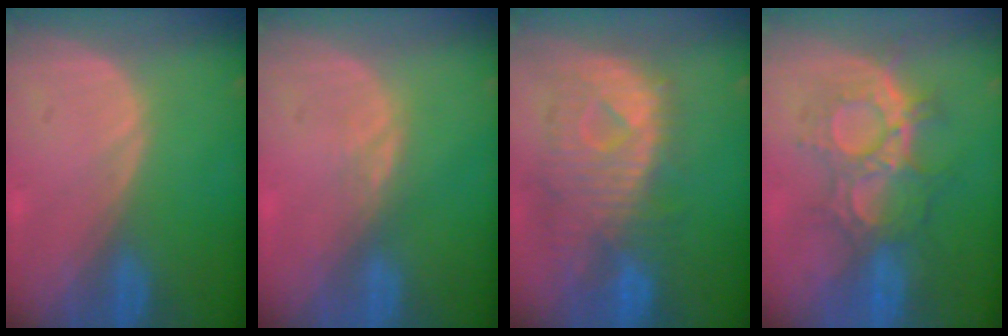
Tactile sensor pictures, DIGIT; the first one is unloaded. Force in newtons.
{"total": 1.4, "press": 1.4, "slide": 0.3}
{"total": 10.7, "press": 9.6, "slide": 4.7}
{"total": 8.8, "press": 8.8, "slide": 0.9}